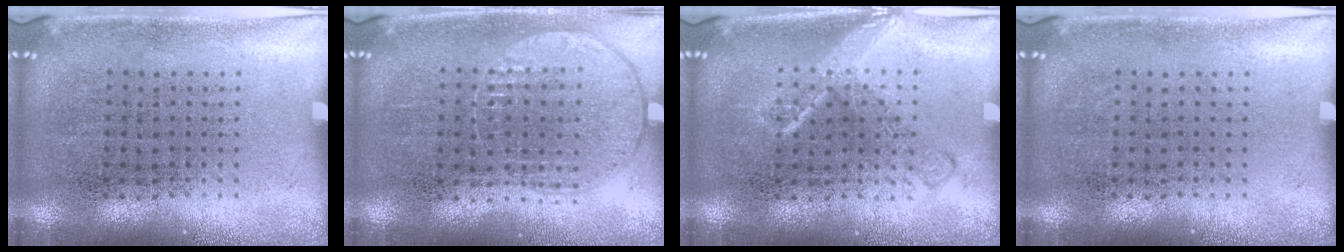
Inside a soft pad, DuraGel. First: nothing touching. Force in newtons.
{"total": 1.0, "press": 0.9, "slide": 0.3}
{"total": 2.0, "press": 2.0, "slide": 0.4}
{"total": 0.0}